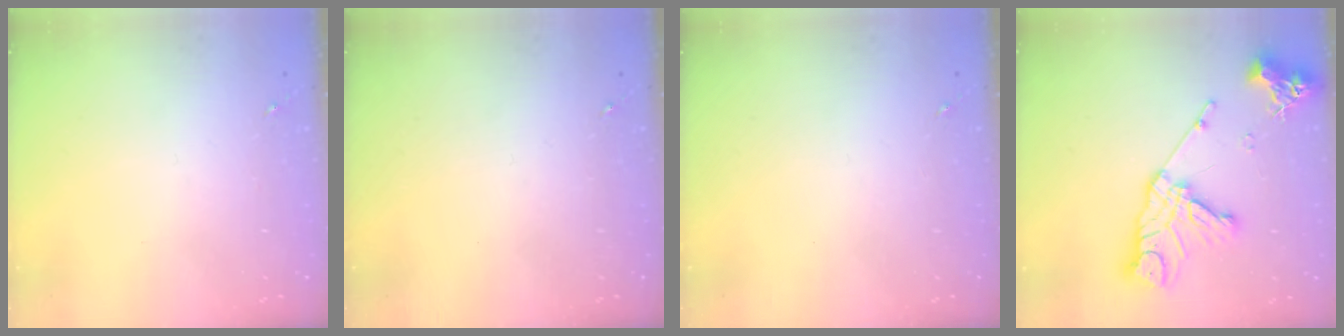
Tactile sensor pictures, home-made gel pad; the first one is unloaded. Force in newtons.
{"total": 0.0}
{"total": 0.0}
{"total": 17.2, "press": 17.1, "slide": 1.8}